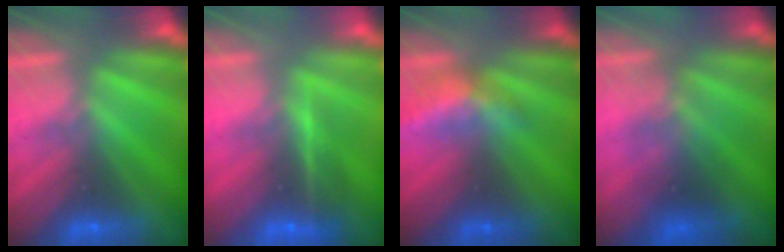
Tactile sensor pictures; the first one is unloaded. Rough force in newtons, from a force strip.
{"total": 1.7}
{"total": 2.3}
{"total": 1.5}